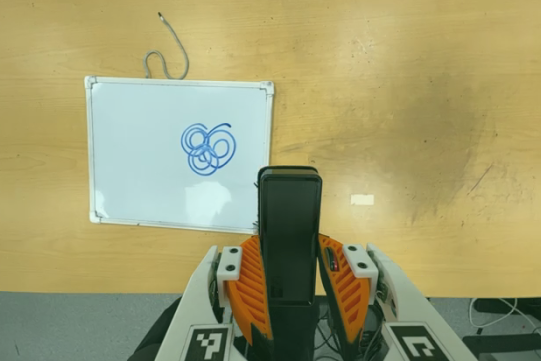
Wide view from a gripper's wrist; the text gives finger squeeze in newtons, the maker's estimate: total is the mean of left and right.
{"total": 5.1, "left": 3.4, "right": 6.8}